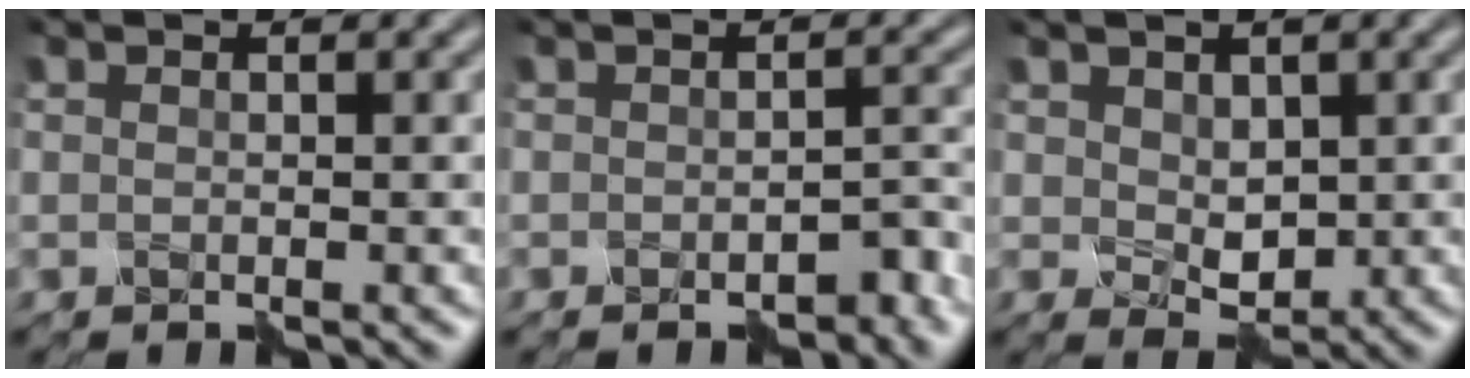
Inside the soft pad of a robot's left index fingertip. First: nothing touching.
{"total": 2.1, "force": [-1.7, 0.8, 0.9], "torque": [-0.007, -0.001, -0.024]}
{"total": 2.2, "force": [0.4, 1.7, 1.4], "torque": [-0.025, -0.005, 0.007]}